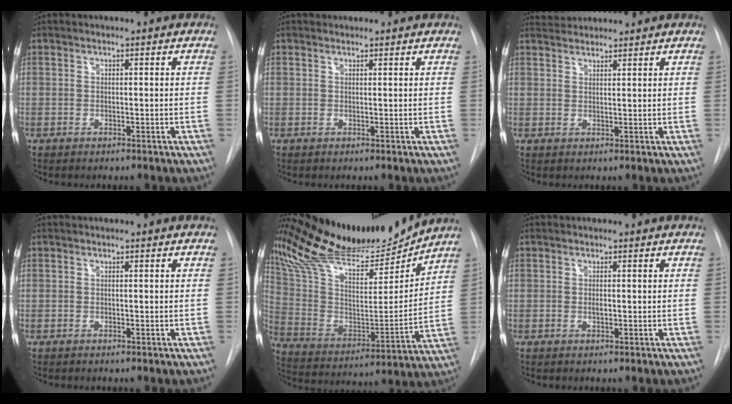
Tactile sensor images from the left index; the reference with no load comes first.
{"total": 1.7, "force": [1.6, 0.5, 0.1], "torque": [-0.003, 0.021, 0.025]}
{"total": 3.8, "force": [3.7, 0.3, 0.1], "torque": [-0.007, 0.029, 0.069]}
{"total": 0.0}
{"total": 22.7, "force": [20.9, 2.8, 8.5], "torque": [-0.164, -0.024, 0.346]}
{"total": 0.5, "force": [0.2, 0.2, 0.4], "torque": [-0.009, -0.001, 0.002]}